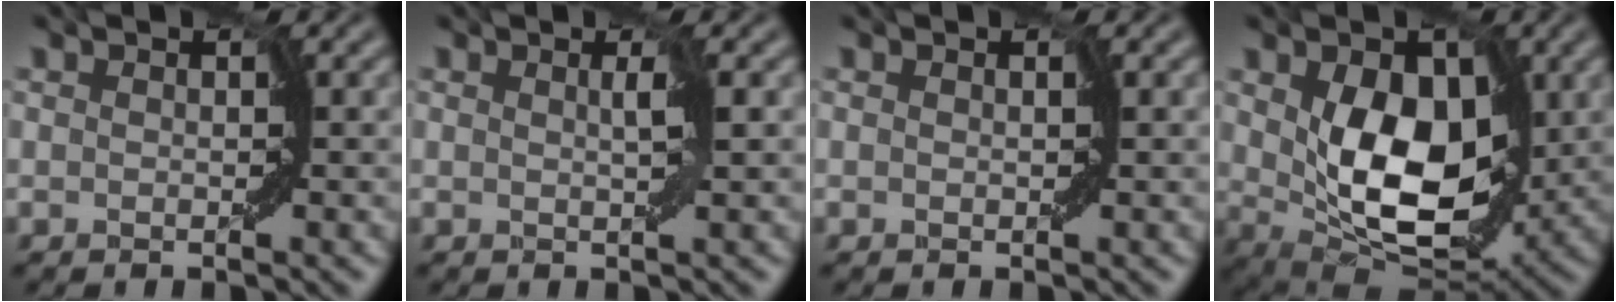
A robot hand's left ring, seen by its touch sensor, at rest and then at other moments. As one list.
[{"total": 0.9, "force": [0.3, -0.3, 0.8], "torque": [-0.024, -0.001, 0.008]}, {"total": 0.0}, {"total": 9.2, "force": [1.0, 5.9, 7.0], "torque": [-0.128, -0.020, 0.026]}]